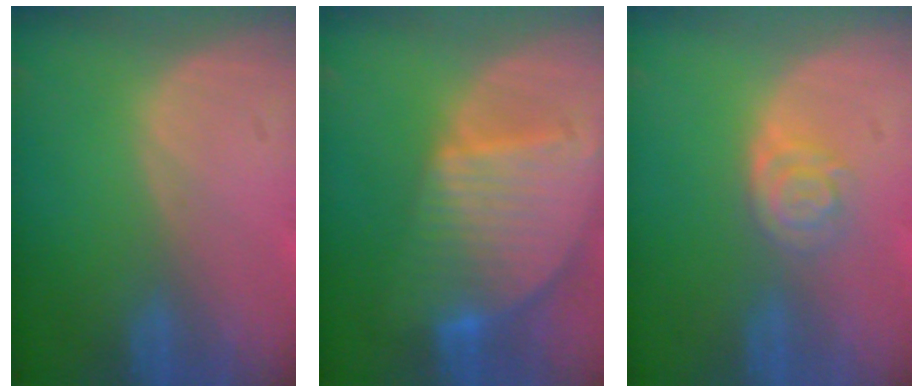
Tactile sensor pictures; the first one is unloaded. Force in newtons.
{"total": 9.6, "press": 8.4, "slide": 4.8}
{"total": 4.2, "press": 3.7, "slide": 2.0}